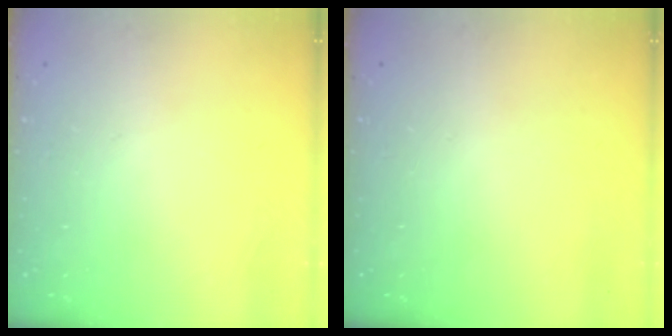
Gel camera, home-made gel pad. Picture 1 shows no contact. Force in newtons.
{"total": 0.0}